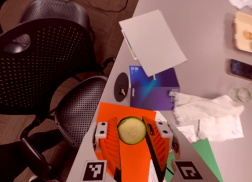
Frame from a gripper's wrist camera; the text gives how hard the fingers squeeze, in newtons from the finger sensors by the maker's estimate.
{"total": 9.0, "left": 8.6, "right": 9.5}